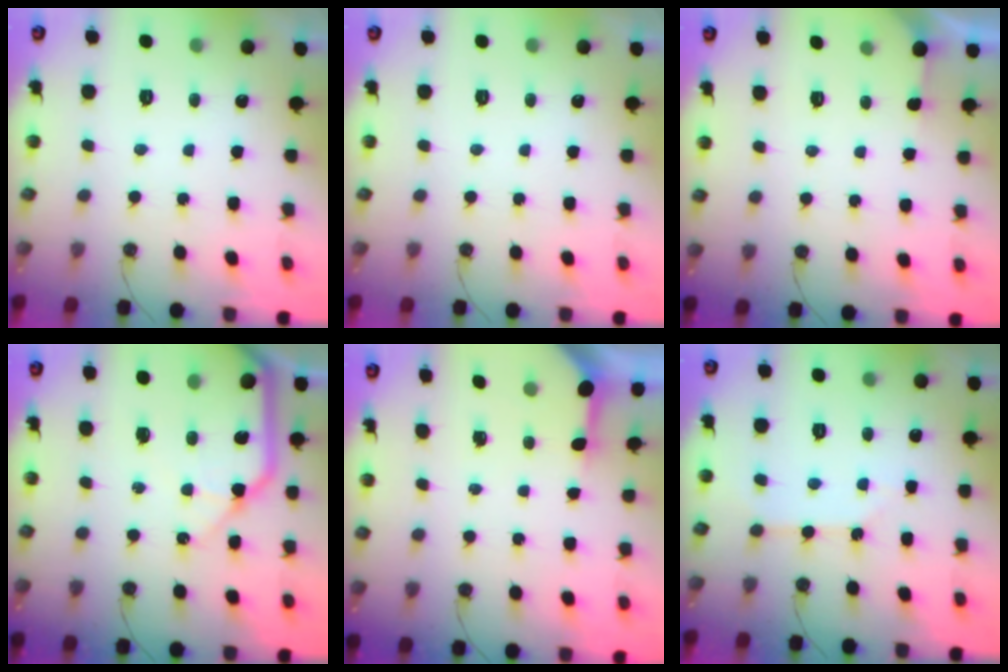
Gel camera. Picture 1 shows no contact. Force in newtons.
{"total": 0.0}
{"total": 2.4, "press": 2.4, "slide": 0.4}
{"total": 17.3, "press": 17.1, "slide": 2.9}
{"total": 3.5, "press": 3.5, "slide": 0.4}
{"total": 2.5, "press": 2.5, "slide": 0.2}